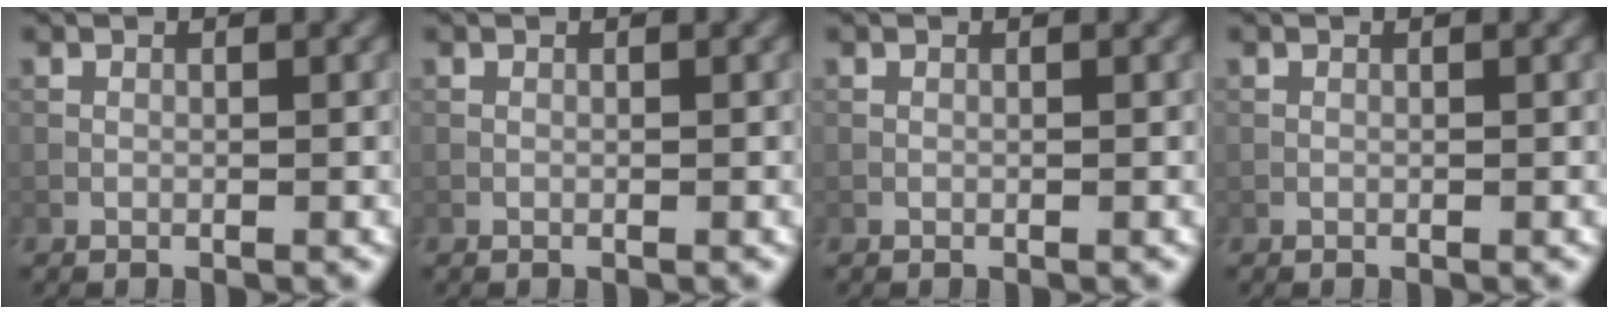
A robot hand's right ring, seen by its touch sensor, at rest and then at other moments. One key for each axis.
{"total": 0.0}
{"total": 0.0}
{"total": 0.0}